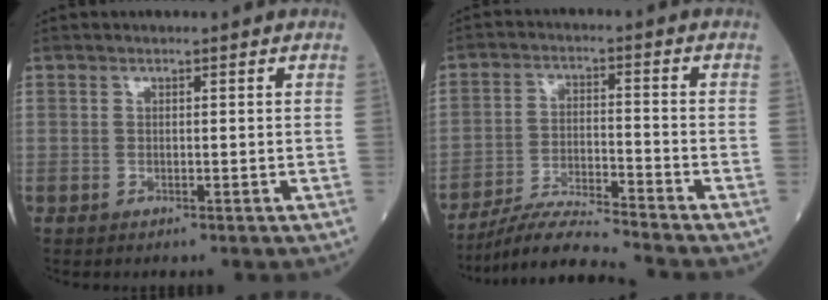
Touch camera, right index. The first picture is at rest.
{"total": 7.9, "force": [-7.5, -1.4, 2.1], "torque": [-0.042, -0.012, -0.136]}